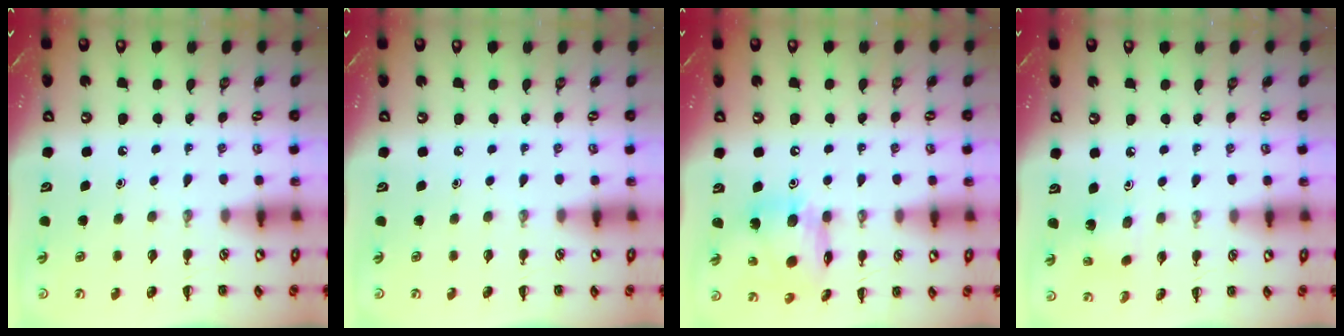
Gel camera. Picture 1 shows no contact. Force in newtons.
{"total": 0.0}
{"total": 14.4, "press": 14.3, "slide": 1.7}
{"total": 1.8, "press": 1.7, "slide": 0.8}